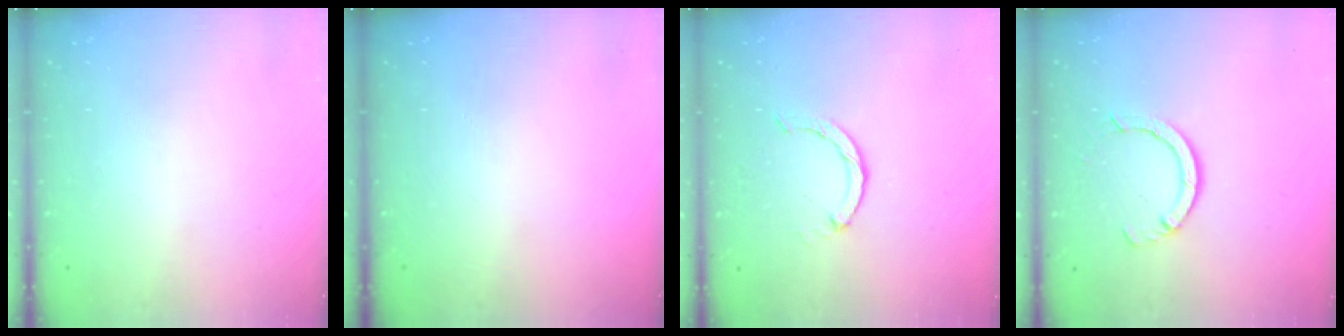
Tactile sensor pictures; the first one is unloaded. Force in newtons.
{"total": 0.0}
{"total": 3.0, "press": 3.0, "slide": 0.4}
{"total": 5.8, "press": 5.8, "slide": 0.6}